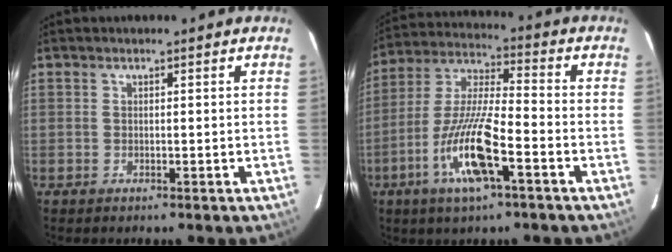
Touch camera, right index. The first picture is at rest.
{"total": 13.8, "force": [-5.8, 2.1, 12.4], "torque": [-0.252, -0.009, -0.108]}